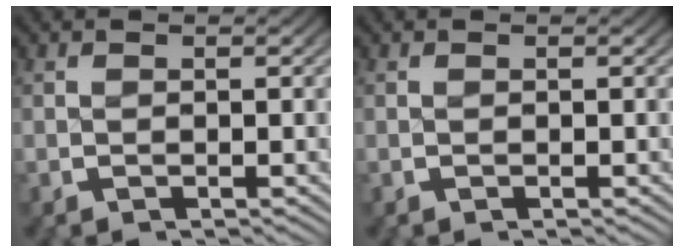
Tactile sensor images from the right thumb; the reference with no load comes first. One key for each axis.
{"total": 0.0}